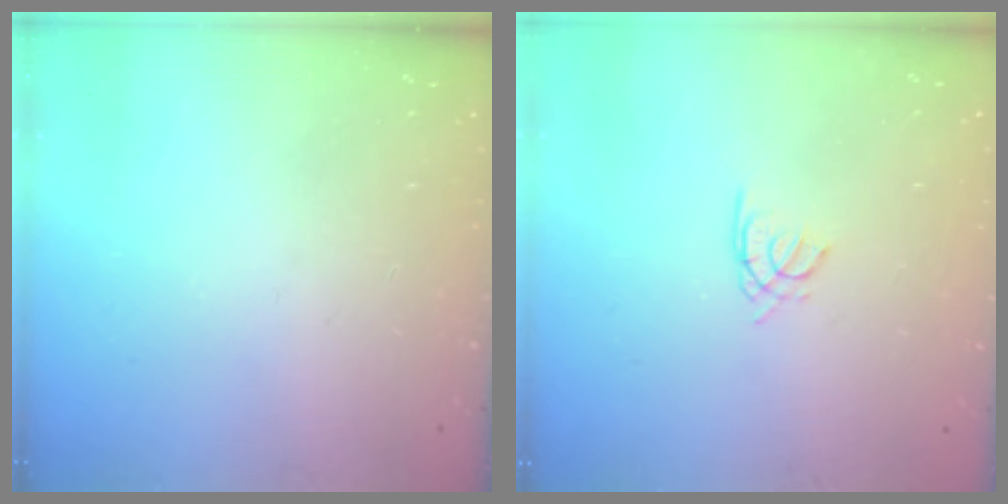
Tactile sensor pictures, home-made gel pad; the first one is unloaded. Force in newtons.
{"total": 1.5, "press": 1.4, "slide": 0.4}